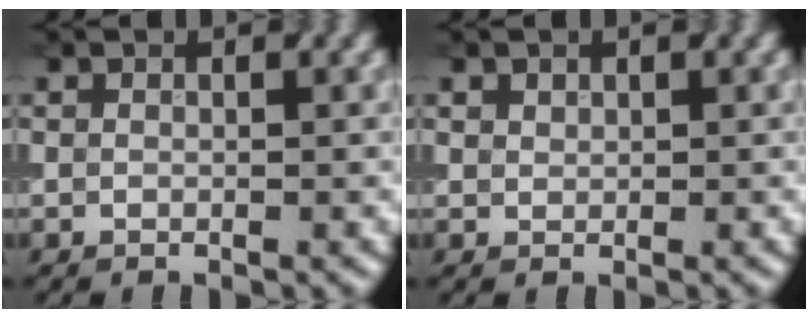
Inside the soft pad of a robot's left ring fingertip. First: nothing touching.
{"total": 1.4, "force": [1.0, 0.9, 0.5], "torque": [-0.017, 0.006, 0.022]}